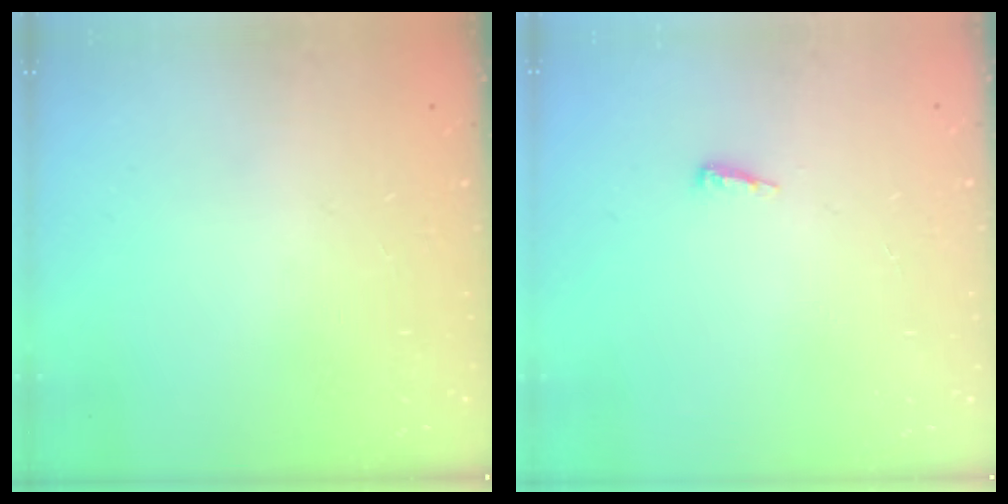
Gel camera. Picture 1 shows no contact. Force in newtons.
{"total": 5.0, "press": 4.9, "slide": 0.9}